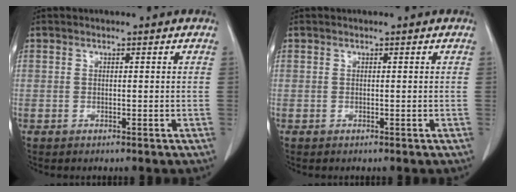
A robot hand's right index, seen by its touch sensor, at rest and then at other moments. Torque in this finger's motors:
{"motor_torque": [0.00, 0.00, 0.00, 0.00]}